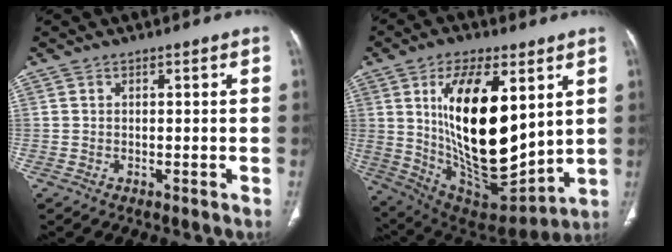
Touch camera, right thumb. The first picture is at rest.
{"total": 26.2, "force": [5.9, 12.0, 22.5], "torque": [-0.372, -0.048, 0.116]}